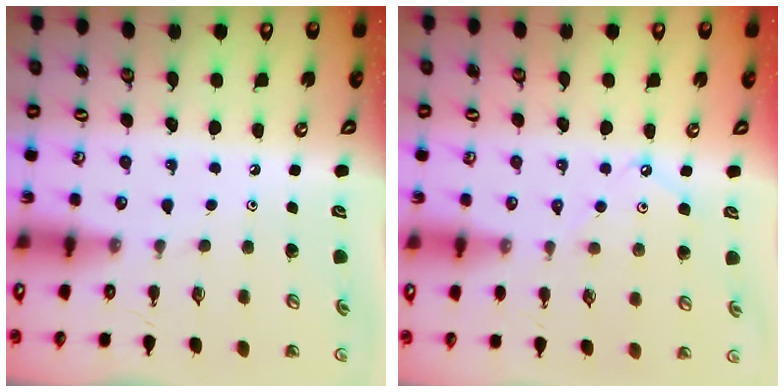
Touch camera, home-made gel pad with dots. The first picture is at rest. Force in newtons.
{"total": 5.3, "press": 5.3, "slide": 0.4}